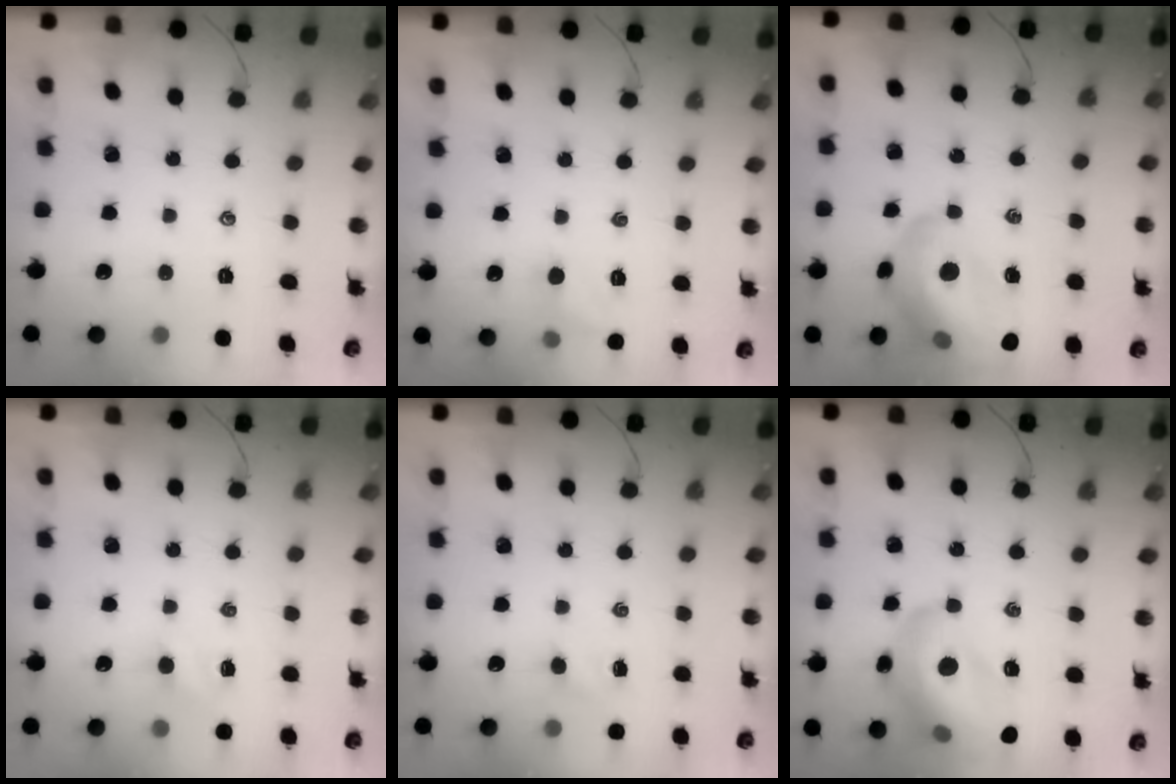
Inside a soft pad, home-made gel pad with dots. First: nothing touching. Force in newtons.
{"total": 5.8, "press": 5.5, "slide": 1.8}
{"total": 19.9, "press": 19.5, "slide": 4.1}
{"total": 3.6, "press": 3.4, "slide": 1.2}
{"total": 3.4, "press": 3.2, "slide": 1.0}
{"total": 19.1, "press": 18.9, "slide": 2.7}